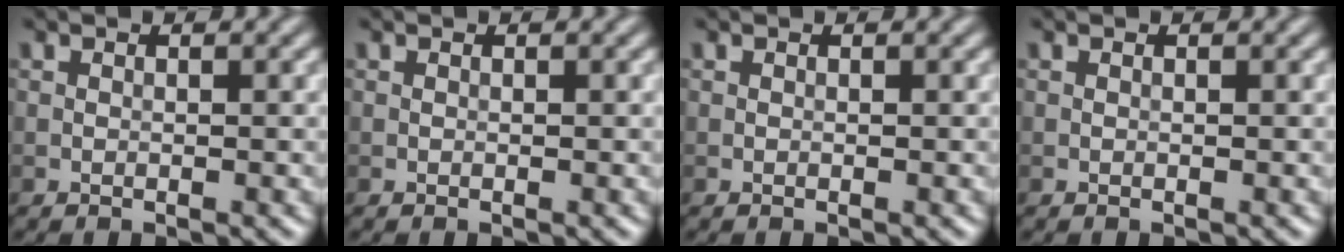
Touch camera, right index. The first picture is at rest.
{"total": 0.0}
{"total": 0.0}
{"total": 0.0}